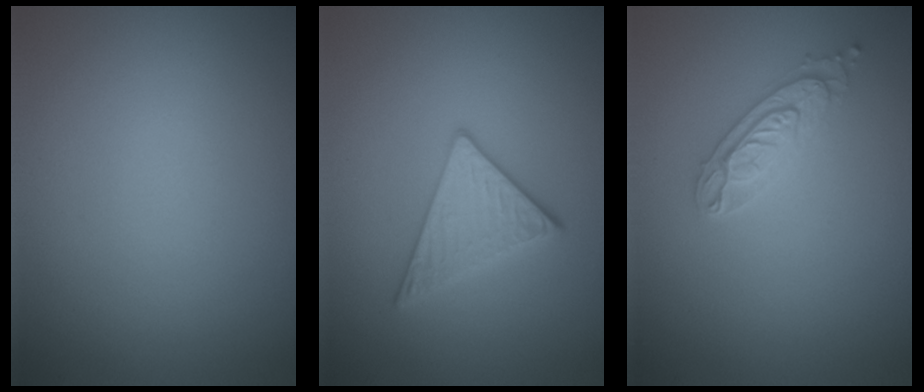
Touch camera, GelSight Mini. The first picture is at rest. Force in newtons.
{"total": 3.0, "press": 3.0, "slide": 0.1}
{"total": 2.5, "press": 2.4, "slide": 0.6}